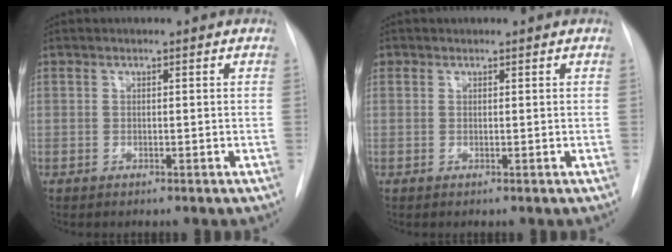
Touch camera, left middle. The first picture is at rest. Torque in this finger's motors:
{"motor_torque": [0.11, -0.10, 0.00, 0.00]}